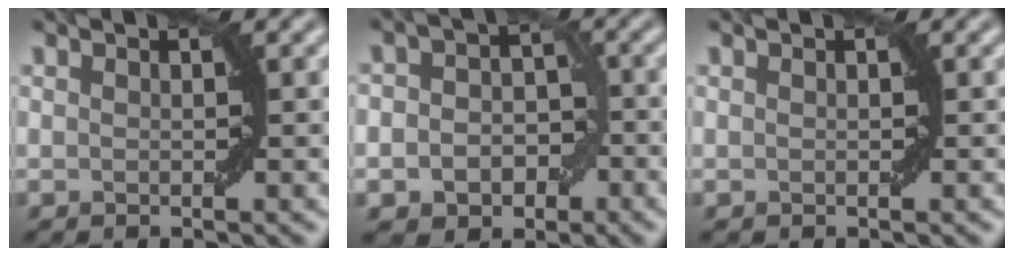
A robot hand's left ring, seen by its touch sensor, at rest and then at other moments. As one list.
[{"total": 6.0, "force": [-1.9, 4.9, 2.9], "torque": [-0.010, 0.002, -0.044]}, {"total": 0.0}]